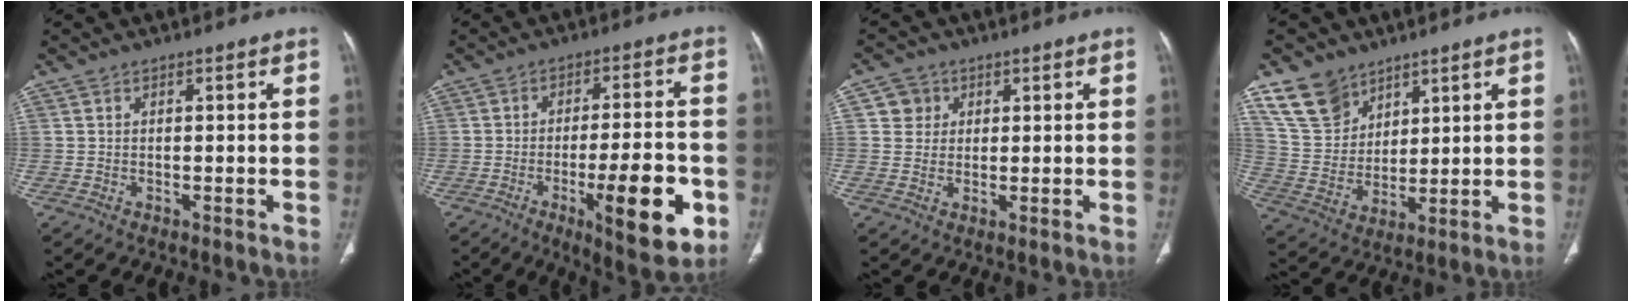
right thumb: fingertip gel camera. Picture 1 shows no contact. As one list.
[{"total": 15.6, "force": [-5.4, 4.1, 14.0], "torque": [-0.192, 0.012, -0.071]}, {"total": 3.8, "force": [1.3, 3.6, 0.5], "torque": [0.015, -0.002, 0.018]}, {"total": 10.9, "force": [7.6, 7.1, 3.1], "torque": [-0.036, -0.033, 0.163]}]